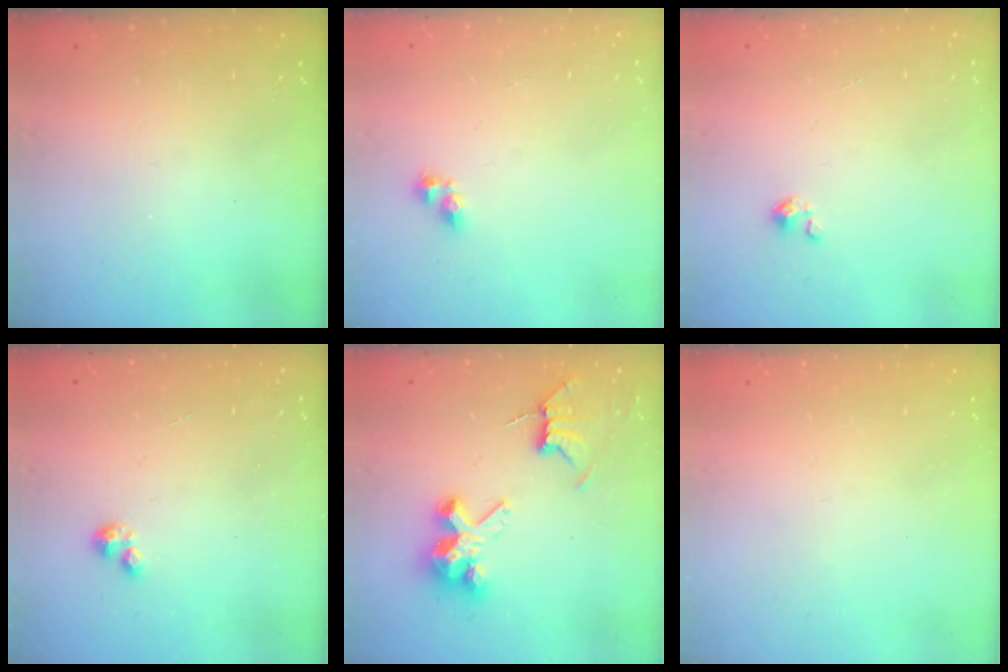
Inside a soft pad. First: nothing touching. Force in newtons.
{"total": 5.0, "press": 4.9, "slide": 0.6}
{"total": 0.0}
{"total": 0.7, "press": 0.6, "slide": 0.2}
{"total": 8.7, "press": 8.6, "slide": 0.7}
{"total": 0.0}